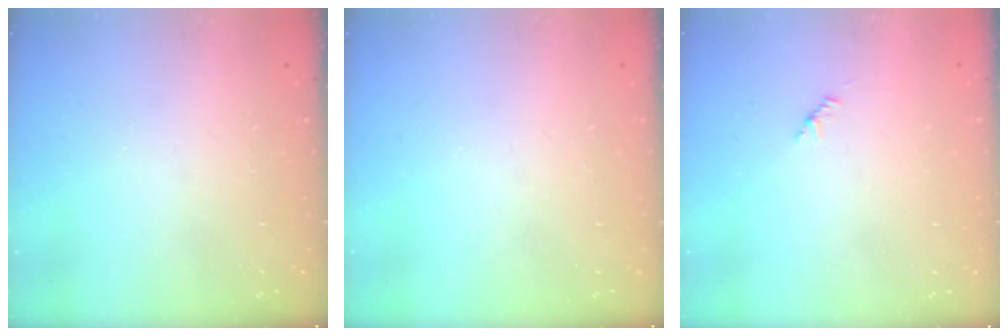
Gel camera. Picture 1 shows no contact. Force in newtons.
{"total": 0.0}
{"total": 1.5, "press": 1.4, "slide": 0.5}